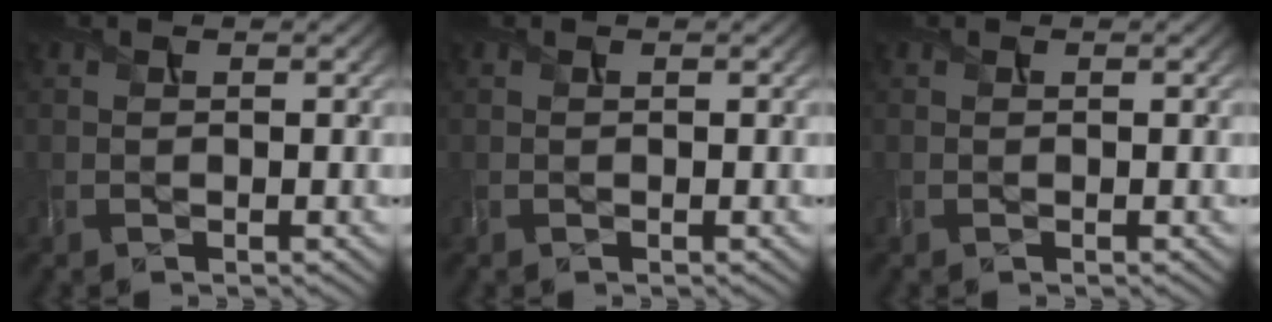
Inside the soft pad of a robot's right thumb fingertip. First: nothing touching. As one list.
[{"total": 0.0}, {"total": 0.0}]